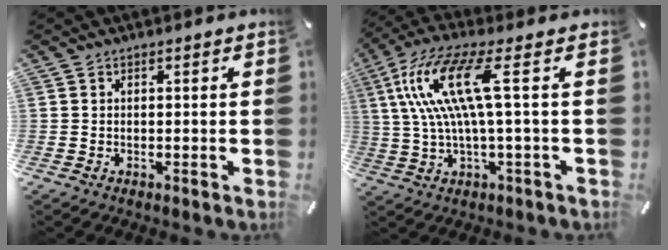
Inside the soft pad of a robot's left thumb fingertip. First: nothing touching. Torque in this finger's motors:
{"motor_torque": [0.04, 1.13, 1.46, -1.31, 0.67]}